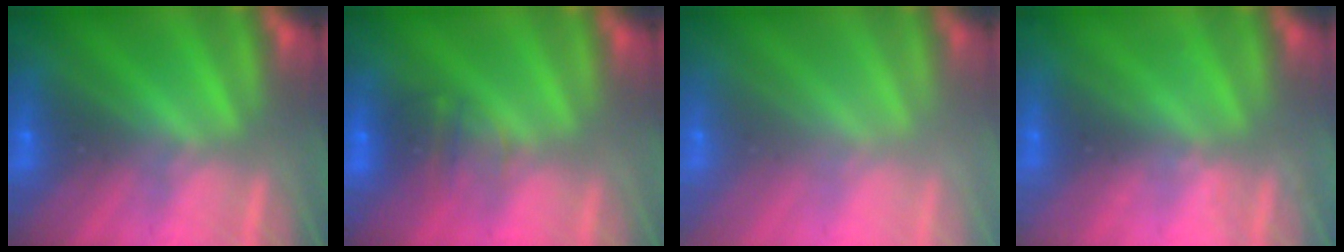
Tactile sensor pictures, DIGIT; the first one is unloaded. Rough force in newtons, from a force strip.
{"total": 2.2}
{"total": 2.4}
{"total": 2.2}